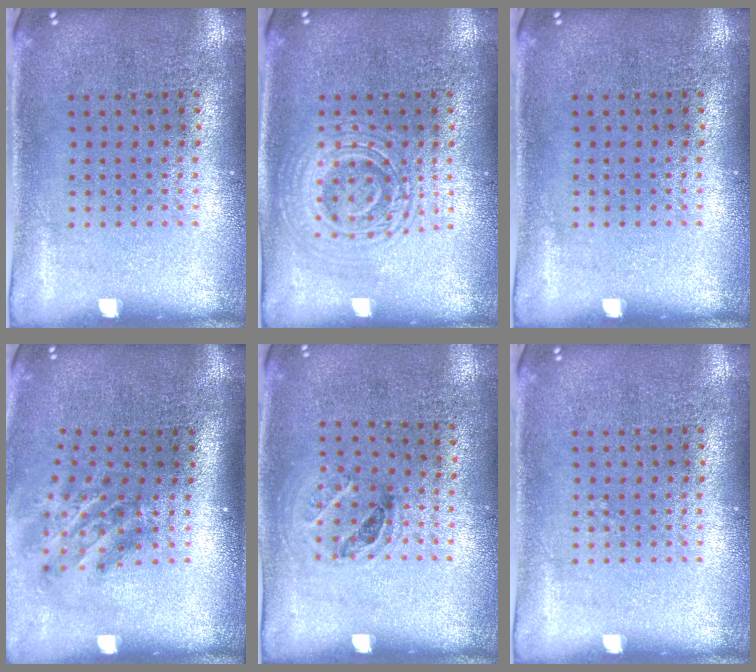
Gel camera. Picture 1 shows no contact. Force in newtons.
{"total": 2.9, "press": 2.8, "slide": 0.5}
{"total": 0.0}
{"total": 1.9, "press": 1.2, "slide": 1.5}
{"total": 1.0, "press": 0.7, "slide": 0.7}
{"total": 0.0}